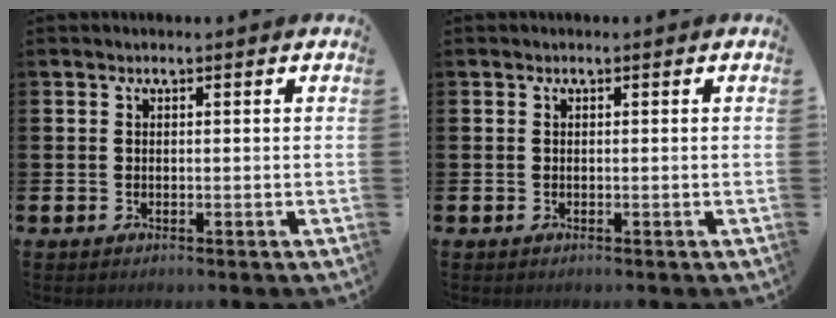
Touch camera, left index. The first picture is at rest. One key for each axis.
{"total": 0.0}